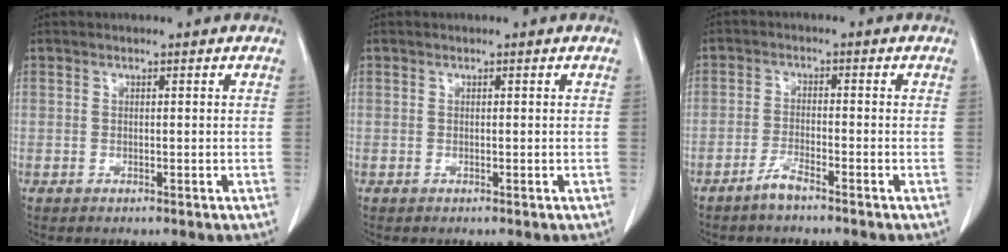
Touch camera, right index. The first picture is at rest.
{"total": 0.0}
{"total": 2.9, "force": [-2.4, 0.1, 1.6], "torque": [-0.037, -0.002, -0.050]}